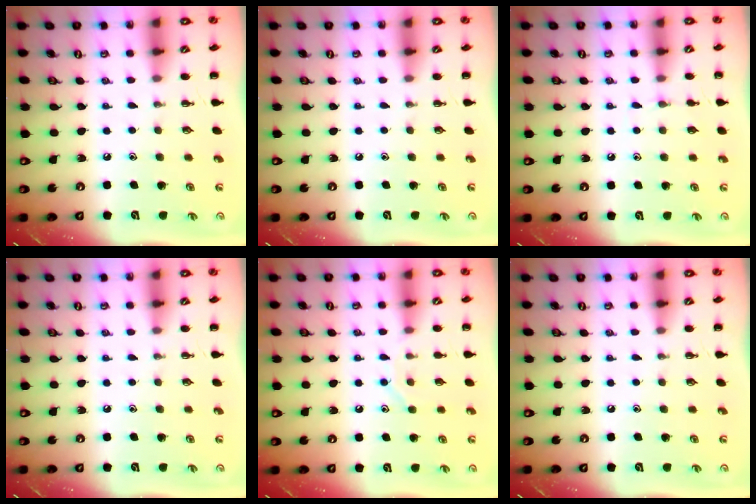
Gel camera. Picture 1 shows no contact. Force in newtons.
{"total": 0.0}
{"total": 3.7, "press": 3.5, "slide": 1.1}
{"total": 0.0}
{"total": 7.1, "press": 7.0, "slide": 0.9}
{"total": 0.0}